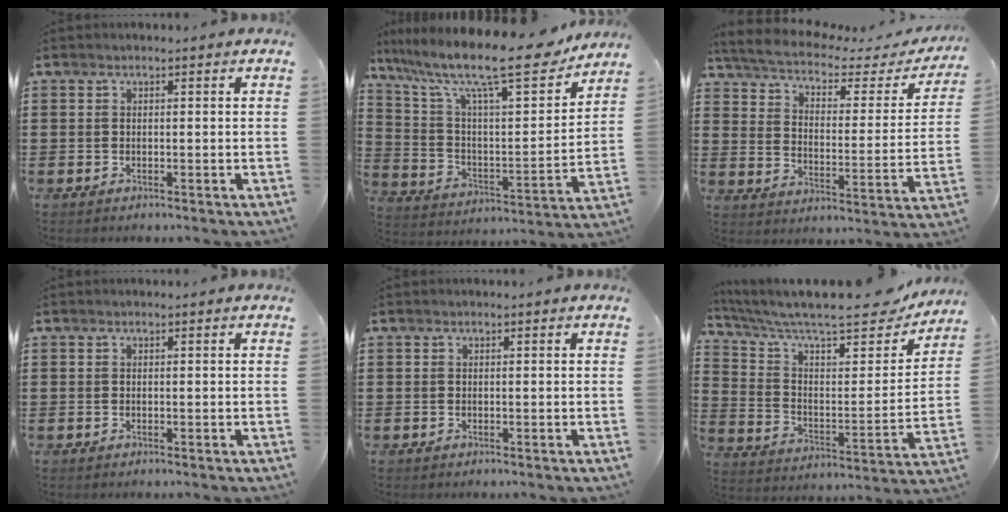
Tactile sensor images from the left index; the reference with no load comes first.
{"total": 16.0, "force": [12.4, 2.5, 9.9], "torque": [-0.198, -0.078, 0.197]}
{"total": 4.3, "force": [3.4, 1.2, 2.4], "torque": [-0.066, -0.024, 0.051]}
{"total": 0.0}
{"total": 0.0}
{"total": 10.4, "force": [8.8, 1.9, 5.1], "torque": [-0.130, -0.057, 0.146]}